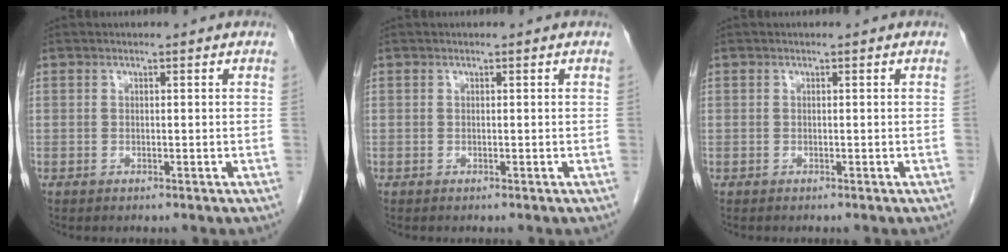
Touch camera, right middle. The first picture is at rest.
{"total": 0.0}
{"total": 0.0}